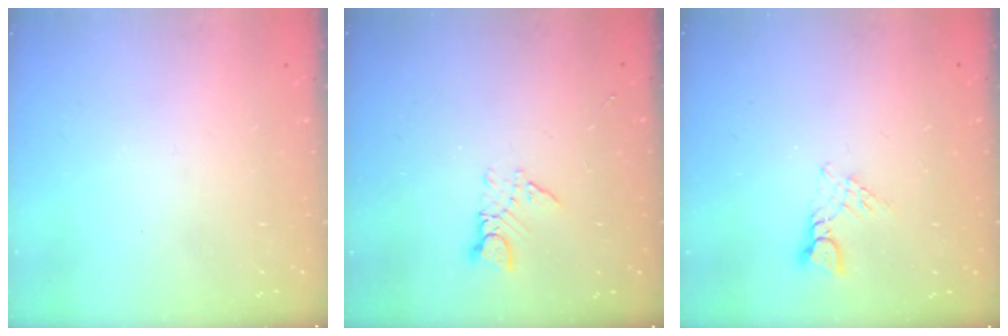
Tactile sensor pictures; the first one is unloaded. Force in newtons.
{"total": 4.1, "press": 4.1, "slide": 0.5}
{"total": 3.0, "press": 3.0, "slide": 0.4}